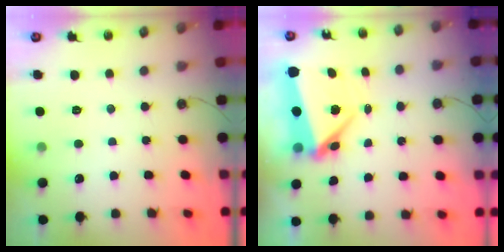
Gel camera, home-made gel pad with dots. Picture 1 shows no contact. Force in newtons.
{"total": 10.5, "press": 6.9, "slide": 7.9}